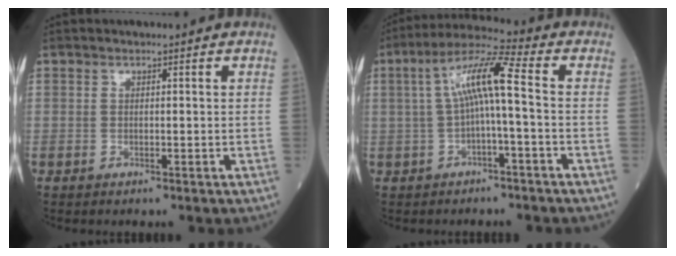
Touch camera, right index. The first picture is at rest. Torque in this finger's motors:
{"motor_torque": [0.81, 0.07, 0.65, 0.20]}